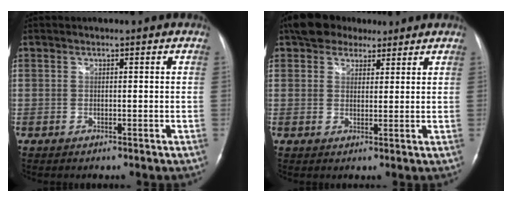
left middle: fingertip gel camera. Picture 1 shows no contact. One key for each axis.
{"total": 6.8, "fx": 5.2, "fy": 3.7, "fz": 2.3, "tx": -0.040, "ty": 0.024, "tz": 0.092}